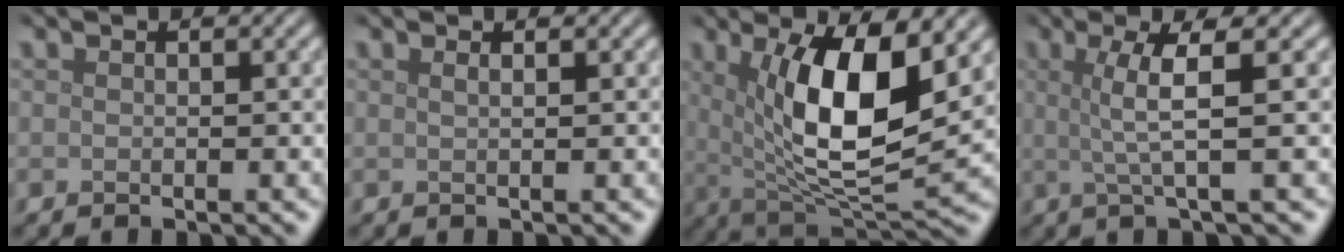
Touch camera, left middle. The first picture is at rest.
{"total": 1.0, "force": [0.5, 0.4, 0.8], "torque": [-0.005, 0.000, 0.001]}
{"total": 9.6, "force": [2.4, 3.2, 8.8], "torque": [-0.152, -0.014, 0.046]}
{"total": 3.9, "force": [0.7, 0.6, 3.8], "torque": [-0.069, 0.002, 0.013]}